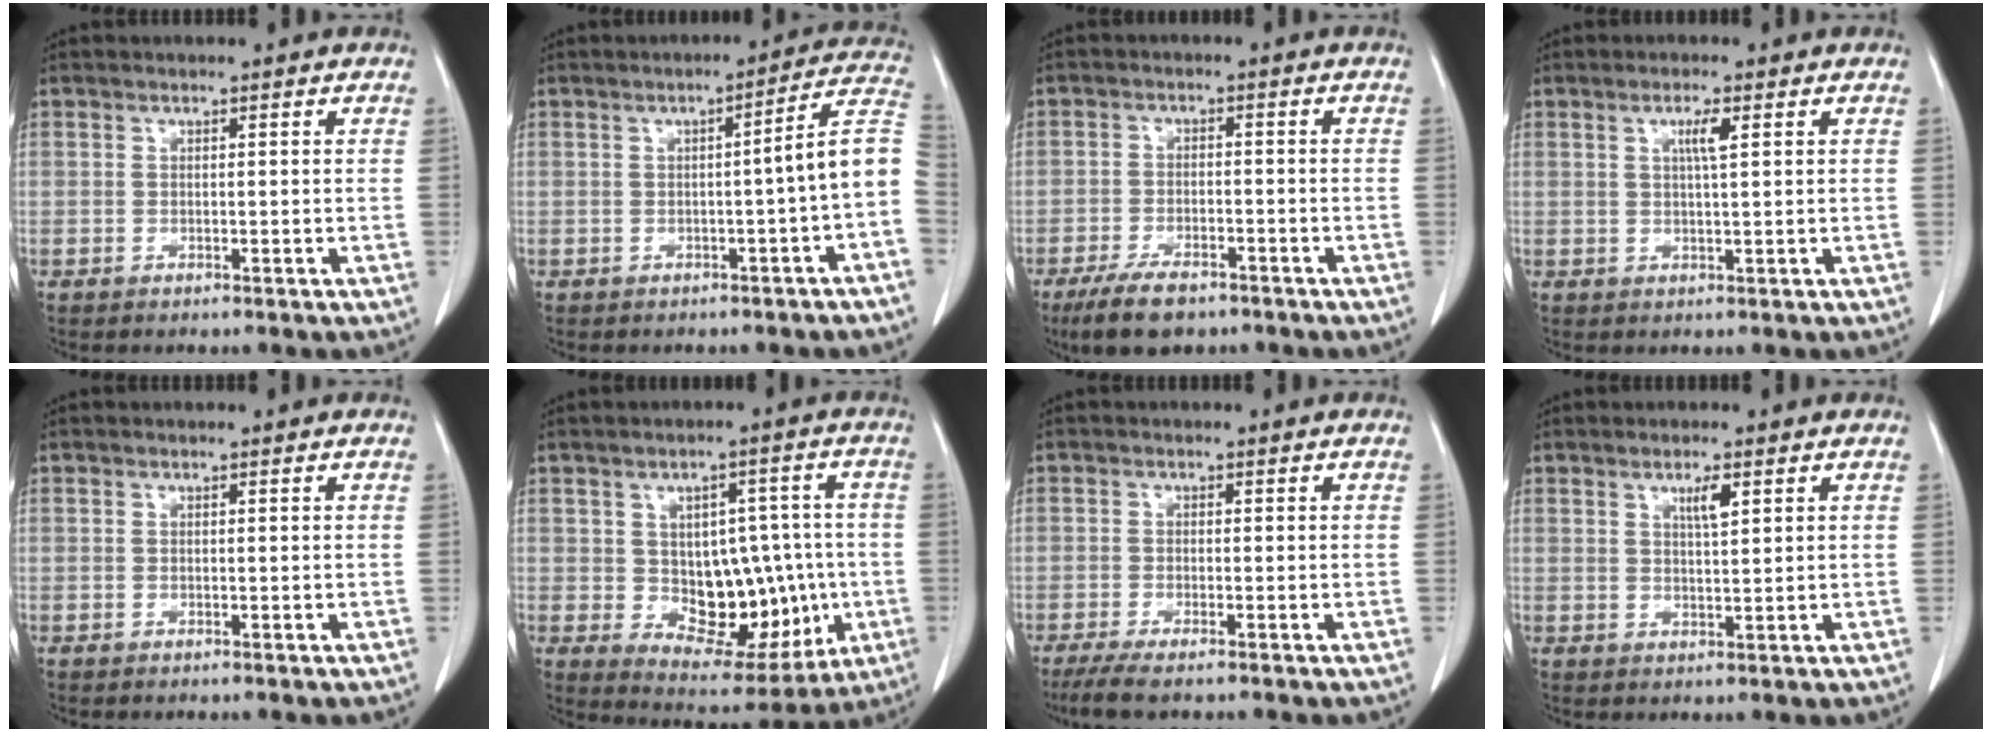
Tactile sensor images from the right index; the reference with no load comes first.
{"total": 7.5, "force": [-1.6, -0.5, 7.3], "torque": [-0.080, 0.019, -0.027]}
{"total": 7.1, "force": [-5.2, 2.7, 3.9], "torque": [-0.074, -0.007, -0.089]}
{"total": 2.5, "force": [1.0, 0.0, 2.4], "torque": [-0.044, 0.000, 0.016]}
{"total": 0.0}
{"total": 13.7, "force": [-1.3, 8.1, 11.0], "torque": [-0.141, 0.021, 0.008]}
{"total": 4.4, "force": [-3.4, 0.3, 2.8], "torque": [-0.048, -0.011, -0.058]}
{"total": 2.7, "force": [1.4, 0.3, 2.3], "torque": [-0.041, -0.002, 0.024]}